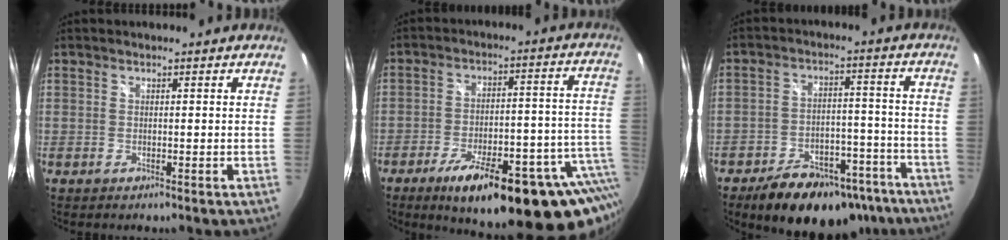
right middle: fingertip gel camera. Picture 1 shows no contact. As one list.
[{"total": 25.5, "force": [-13.8, 7.3, 20.1], "torque": [-0.270, -0.022, -0.179]}, {"total": 19.3, "force": [-14.2, 9.4, 9.1], "torque": [-0.158, 0.024, -0.179]}]